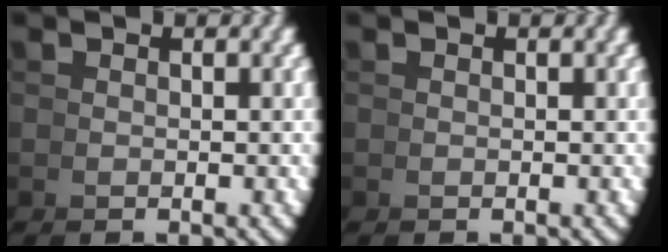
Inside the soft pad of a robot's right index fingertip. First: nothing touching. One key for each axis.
{"total": 0.0}